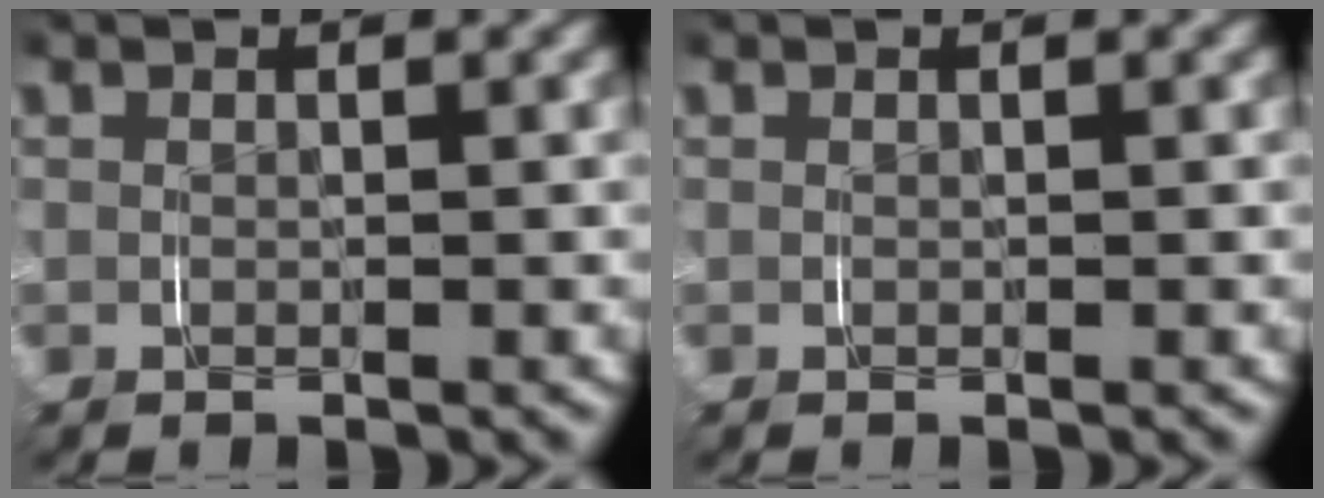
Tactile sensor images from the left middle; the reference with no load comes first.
{"total": 0.0}